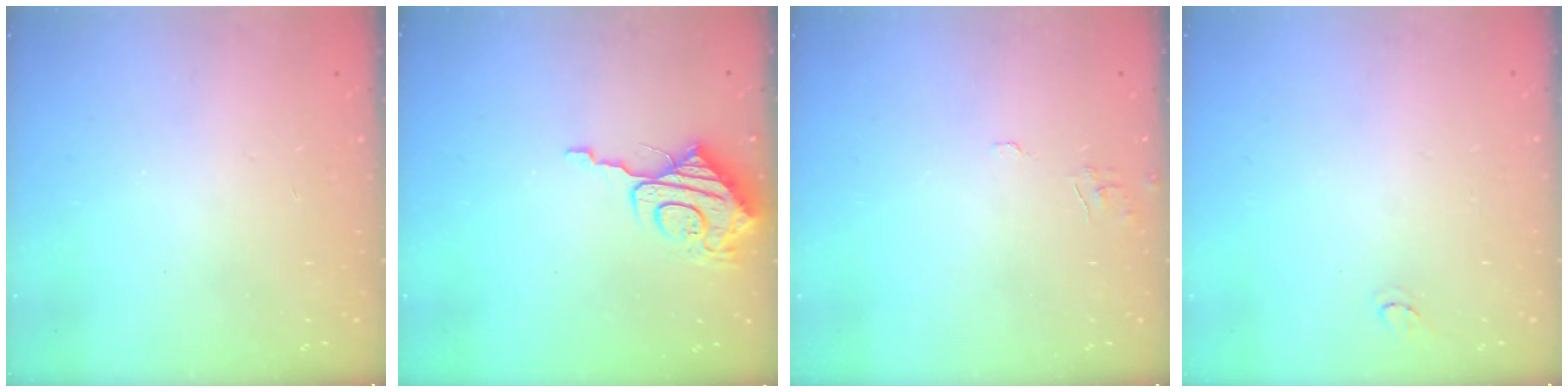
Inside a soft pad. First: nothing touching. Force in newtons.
{"total": 9.8, "press": 9.7, "slide": 0.7}
{"total": 4.9, "press": 4.8, "slide": 0.4}
{"total": 2.9, "press": 2.9, "slide": 0.3}